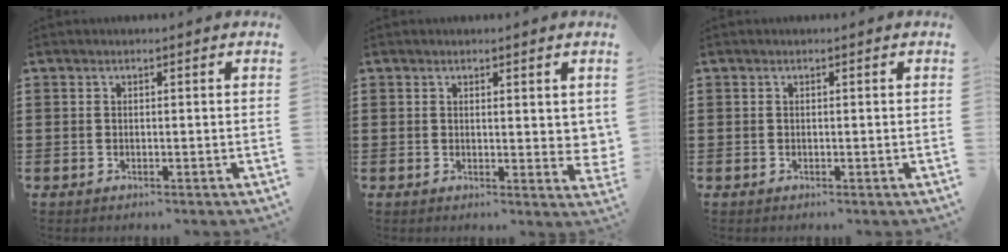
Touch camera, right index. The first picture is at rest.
{"total": 2.0, "force": [1.2, 0.8, 1.4], "torque": [-0.014, 0.000, 0.018]}
{"total": 0.0}